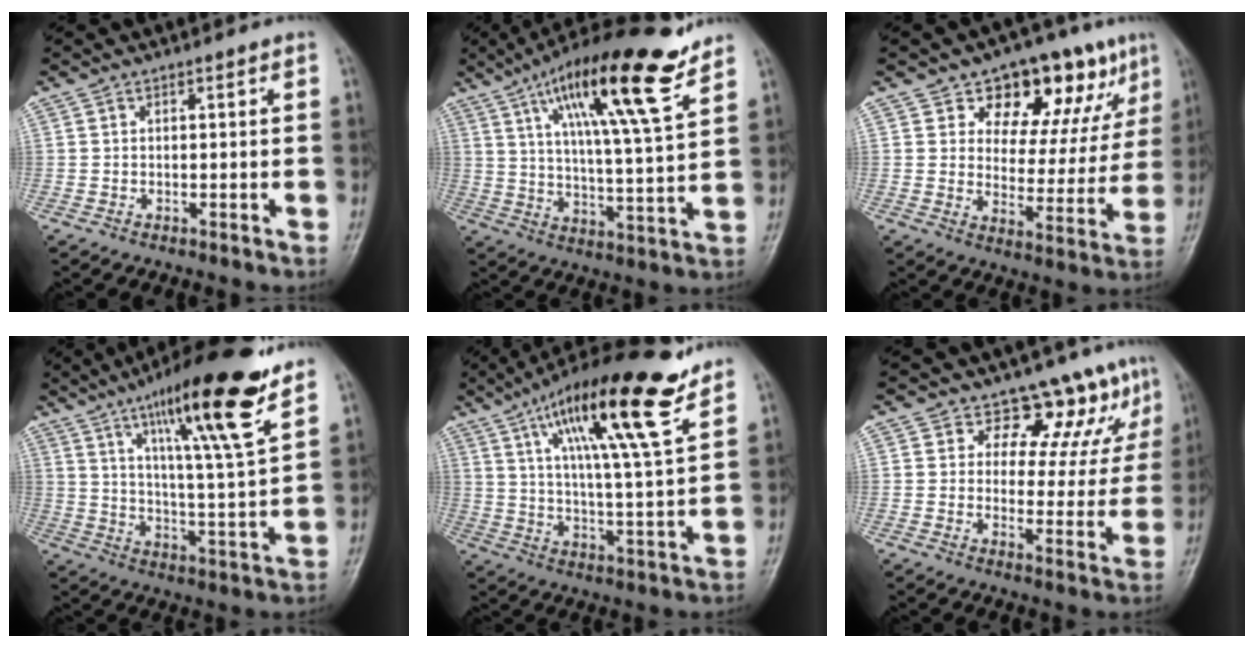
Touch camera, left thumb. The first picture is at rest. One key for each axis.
{"total": 19.5, "fx": 11.9, "fy": 3.1, "fz": 15.1, "tx": -0.233, "ty": -0.051, "tz": 0.194}
{"total": 16.2, "fx": 9.3, "fy": 9.1, "fz": 9.6, "tx": -0.060, "ty": -0.035, "tz": 0.134}
{"total": 19.8, "fx": 12.0, "fy": 2.2, "fz": 15.6, "tx": -0.231, "ty": -0.056, "tz": 0.190}
{"total": 20.1, "fx": 12.1, "fy": 3.0, "fz": 15.7, "tx": -0.244, "ty": -0.050, "tz": 0.199}
{"total": 10.3, "fx": 7.9, "fy": 5.6, "fz": 3.7, "tx": -0.004, "ty": -0.050, "tz": 0.090}